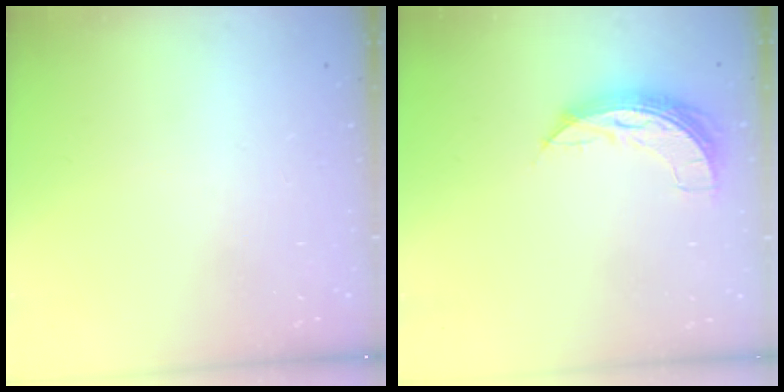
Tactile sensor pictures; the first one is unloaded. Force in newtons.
{"total": 7.7, "press": 7.7, "slide": 0.4}